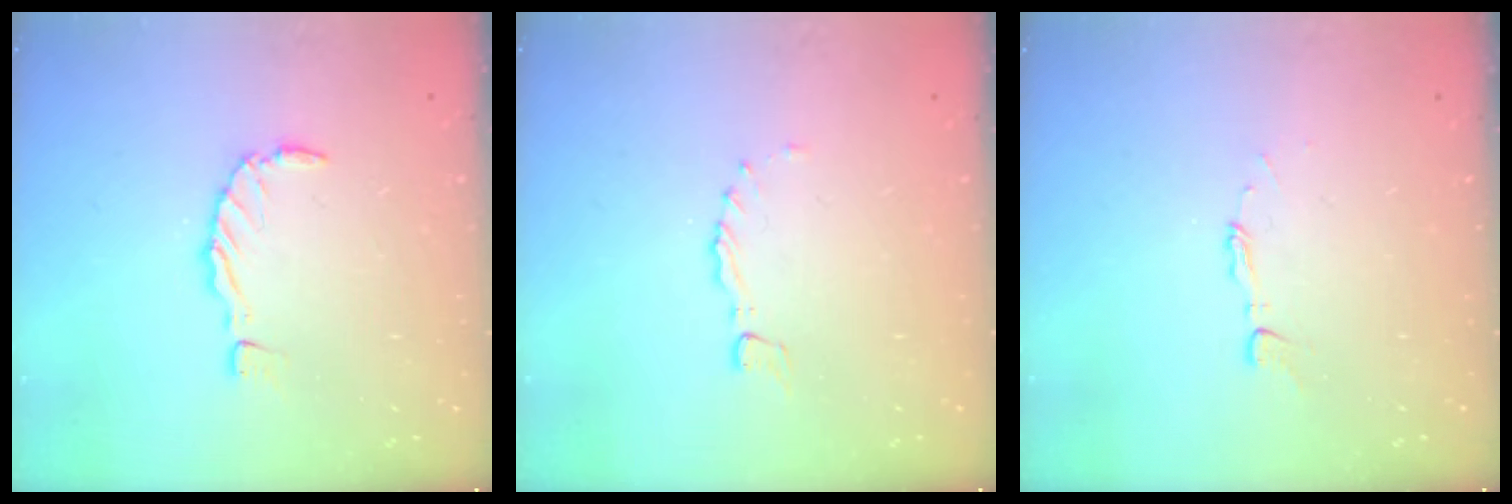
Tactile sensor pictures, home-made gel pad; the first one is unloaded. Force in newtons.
{"total": 0.0}
{"total": 2.7, "press": 2.7, "slide": 0.2}